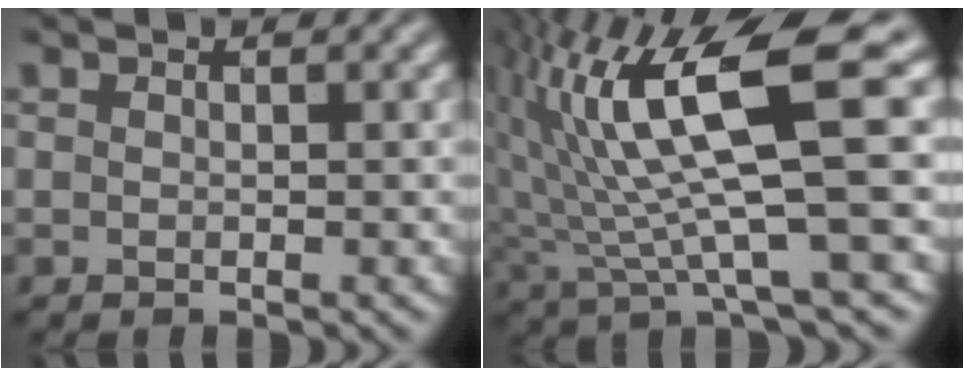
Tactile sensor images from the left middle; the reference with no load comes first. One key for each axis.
{"total": 11.5, "fx": 2.7, "fy": 2.2, "fz": 11.0, "tx": -0.199, "ty": 0.009, "tz": 0.062}